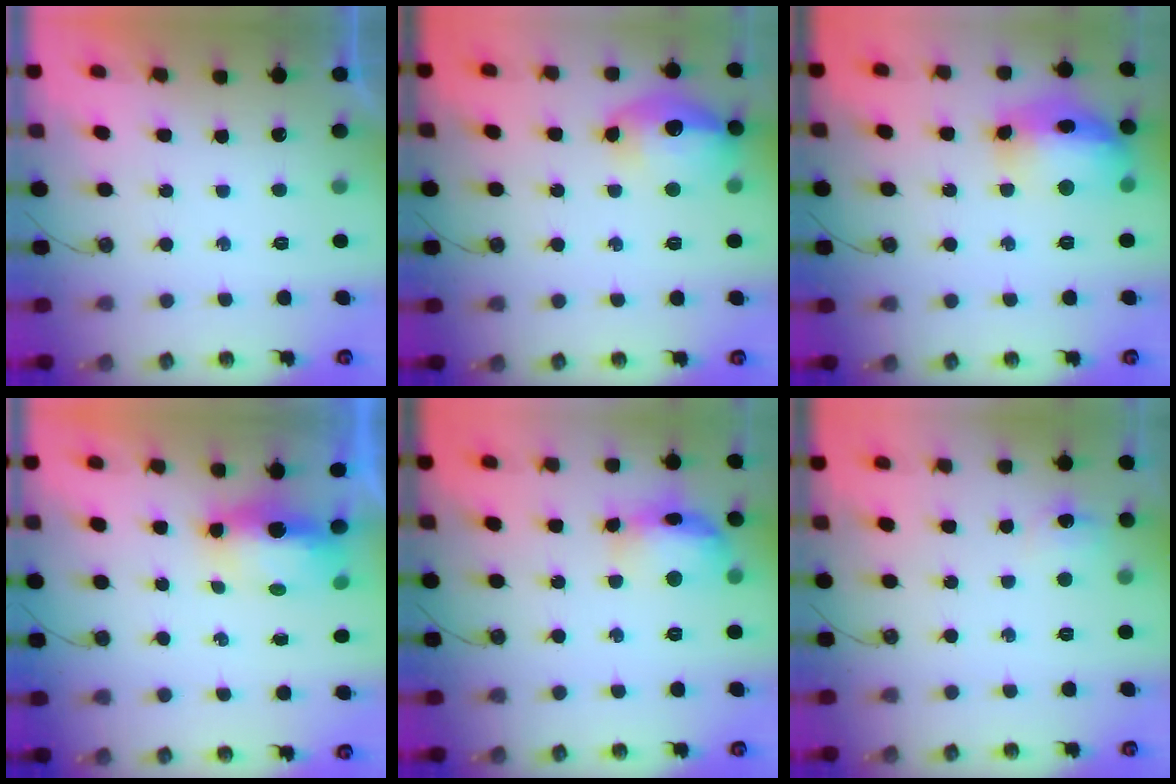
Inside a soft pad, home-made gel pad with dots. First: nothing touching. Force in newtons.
{"total": 15.4, "press": 15.4, "slide": 1.3}
{"total": 17.9, "press": 17.8, "slide": 1.4}
{"total": 7.7, "press": 7.7, "slide": 0.4}
{"total": 14.5, "press": 14.5, "slide": 0.9}
{"total": 5.9, "press": 5.9, "slide": 0.6}